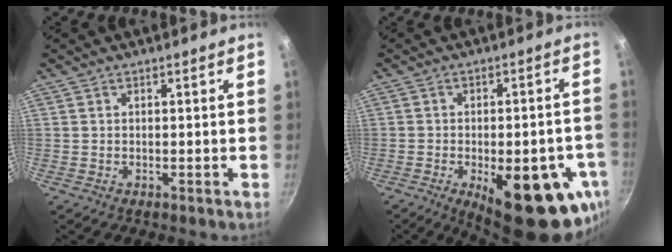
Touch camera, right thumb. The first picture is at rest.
{"total": 20.9, "force": [-7.7, 8.5, 17.4], "torque": [-0.185, 0.008, -0.093]}